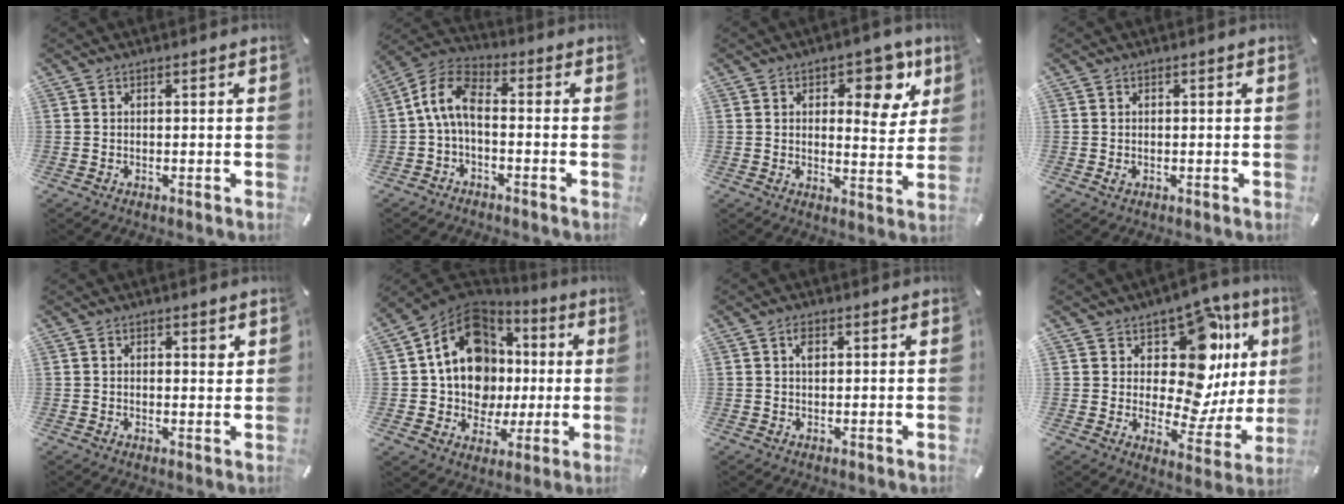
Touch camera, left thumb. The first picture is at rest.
{"total": 8.7, "force": [-1.0, 4.8, 7.1], "torque": [-0.159, 0.004, -0.018]}
{"total": 10.7, "force": [4.8, 5.5, 7.8], "torque": [-0.082, -0.025, 0.072]}
{"total": 0.9, "force": [-0.1, 0.6, 0.7], "torque": [-0.013, 0.001, -0.002]}
{"total": 1.9, "force": [0.8, 1.0, 1.5], "torque": [-0.015, -0.004, 0.009]}
{"total": 16.7, "force": [2.8, 14.0, 8.6], "torque": [-0.143, -0.028, 0.056]}
{"total": 2.1, "force": [0.7, 1.1, 1.6], "torque": [-0.027, 0.000, 0.011]}
{"total": 19.6, "force": [7.1, 10.4, 15.0], "torque": [-0.222, -0.078, 0.110]}